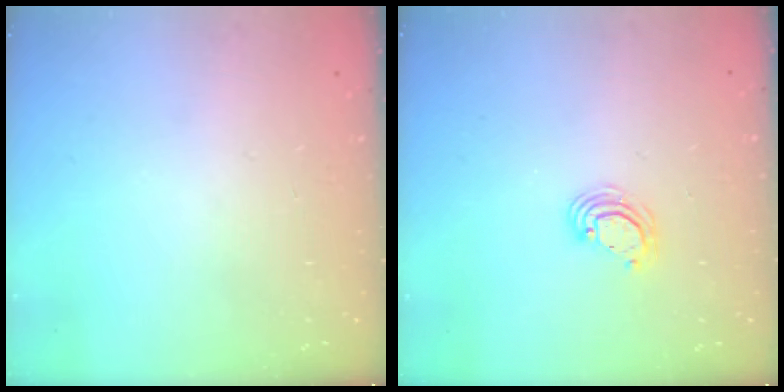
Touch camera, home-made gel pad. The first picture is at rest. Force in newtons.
{"total": 4.4, "press": 4.4, "slide": 0.2}